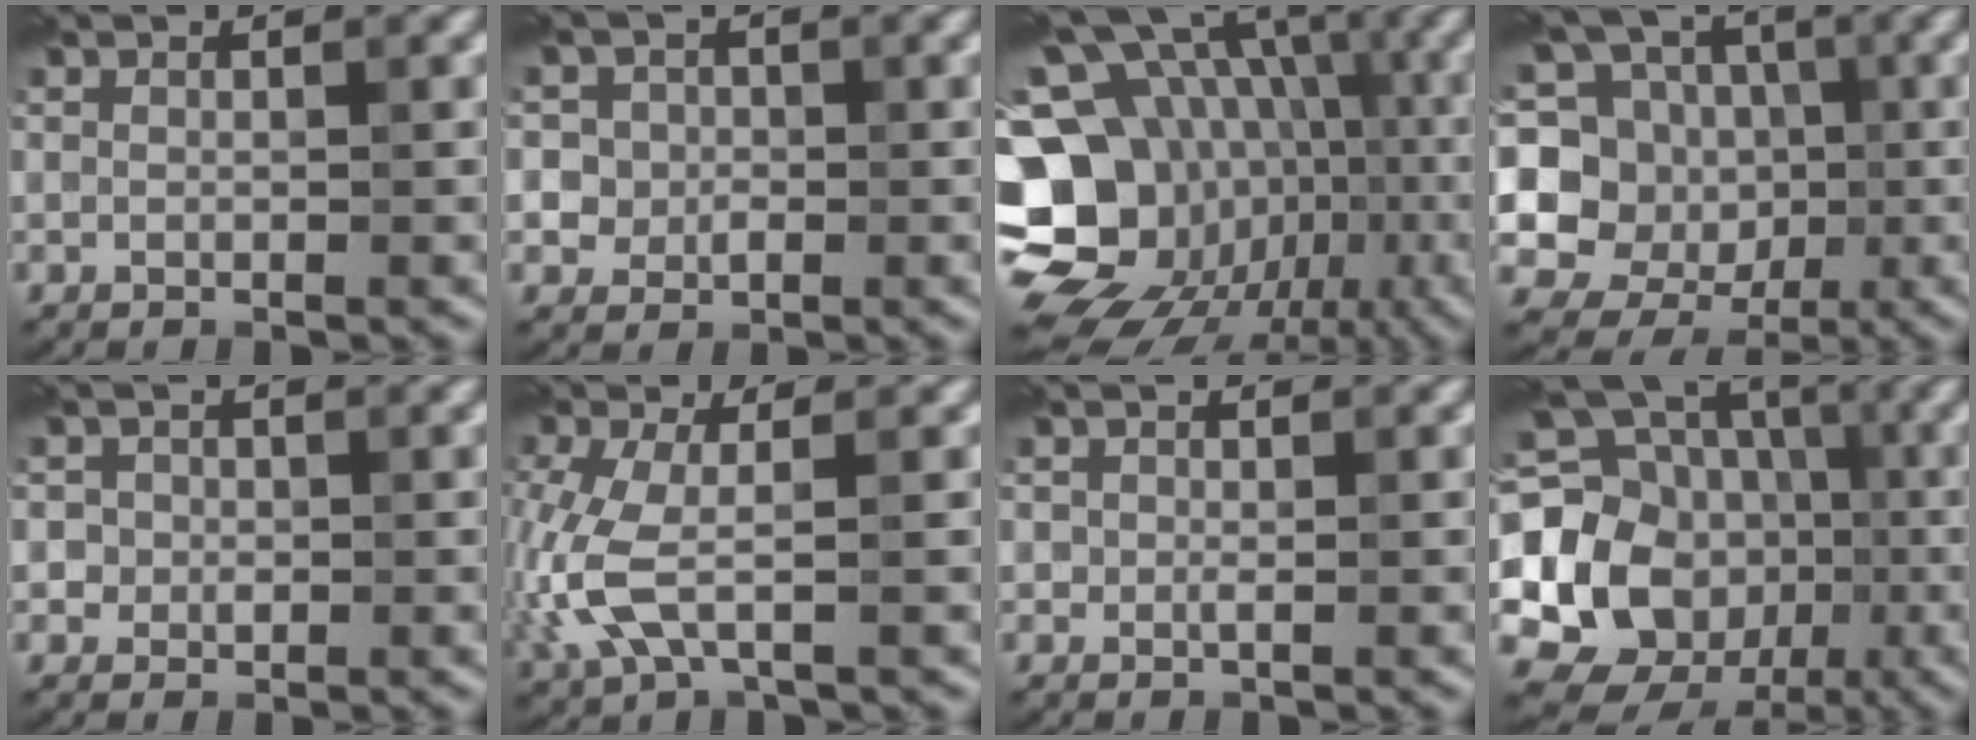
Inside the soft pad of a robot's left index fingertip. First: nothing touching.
{"total": 4.2, "force": [0.6, 3.9, 1.4], "torque": [-0.005, 0.025, -0.004]}
{"total": 20.8, "force": [-6.7, 17.2, 9.5], "torque": [-0.180, 0.000, -0.120]}
{"total": 9.9, "force": [0.1, 9.0, 4.1], "torque": [-0.085, 0.020, -0.019]}
{"total": 1.9, "force": [0.4, 1.8, 0.6], "torque": [0.007, -0.001, 0.005]}
{"total": 4.6, "force": [-0.9, 1.7, 4.2], "torque": [-0.122, -0.005, -0.022]}
{"total": 0.7, "force": [0.0, 0.5, 0.5], "torque": [-0.008, -0.002, -0.002]}
{"total": 18.6, "force": [-0.6, 16.8, 8.0], "torque": [-0.197, 0.020, -0.037]}